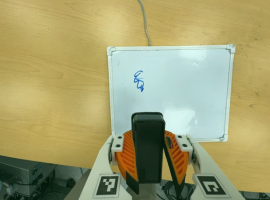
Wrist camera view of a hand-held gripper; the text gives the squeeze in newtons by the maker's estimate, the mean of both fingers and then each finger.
{"total": 11.0, "left": 9.9, "right": 12.1}